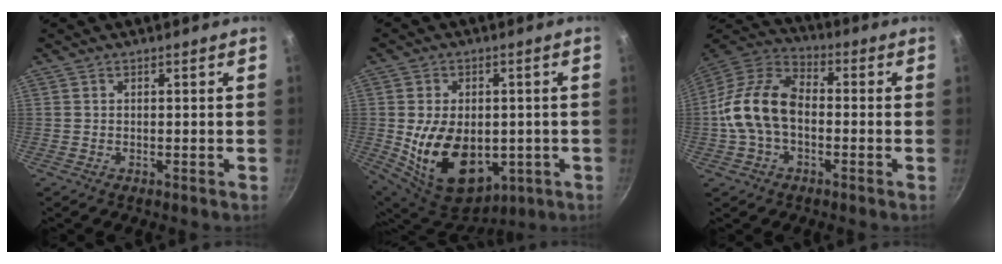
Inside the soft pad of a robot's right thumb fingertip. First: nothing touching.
{"total": 17.6, "force": [-2.1, 12.1, 12.7], "torque": [-0.198, -0.010, -0.009]}
{"total": 14.0, "force": [-1.6, 9.0, 10.7], "torque": [-0.182, 0.043, -0.048]}